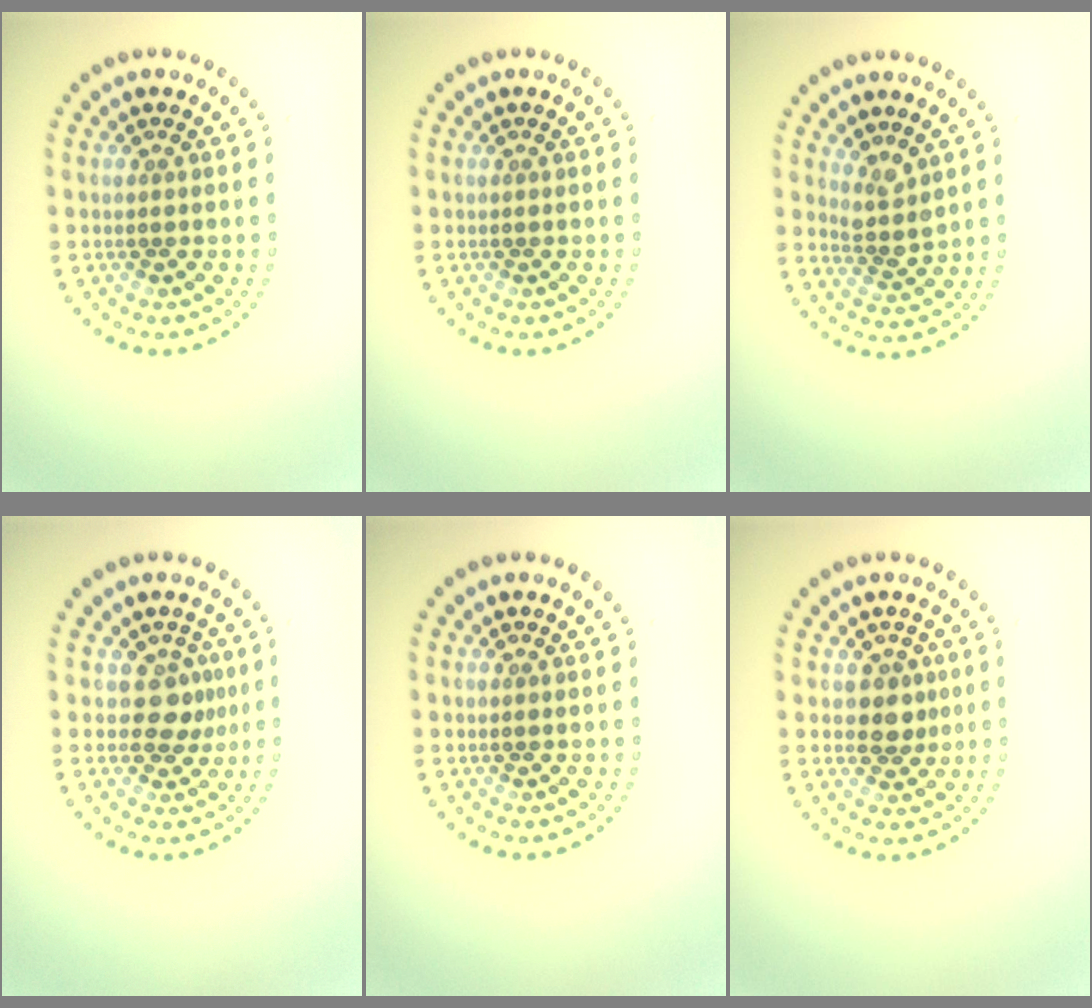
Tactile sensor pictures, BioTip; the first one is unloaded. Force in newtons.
{"total": 0.0}
{"total": 2.4, "press": 1.8, "slide": 1.6}
{"total": 2.3, "press": 1.8, "slide": 1.4}
{"total": 0.0}
{"total": 2.0, "press": 1.8, "slide": 0.9}